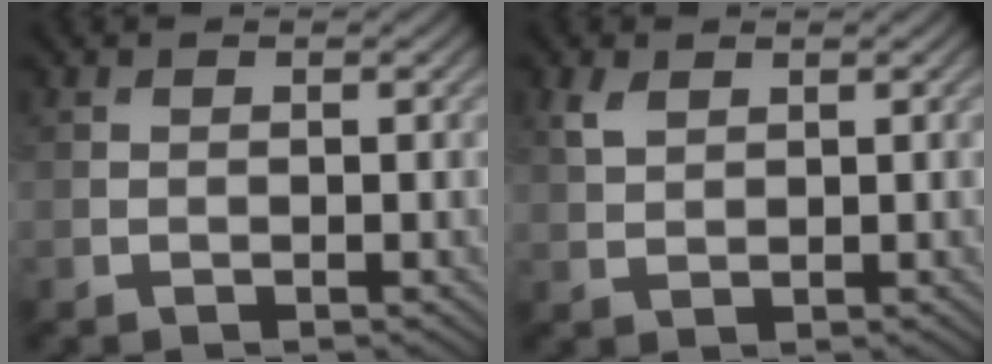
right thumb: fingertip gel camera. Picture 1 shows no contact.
{"total": 2.2, "force": [1.3, 1.2, 1.3], "torque": [-0.038, 0.002, 0.029]}